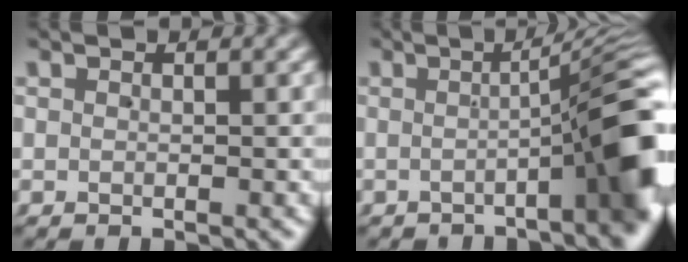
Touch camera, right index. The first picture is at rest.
{"total": 8.0, "force": [-2.1, 1.1, 7.7], "torque": [-0.088, 0.021, -0.039]}